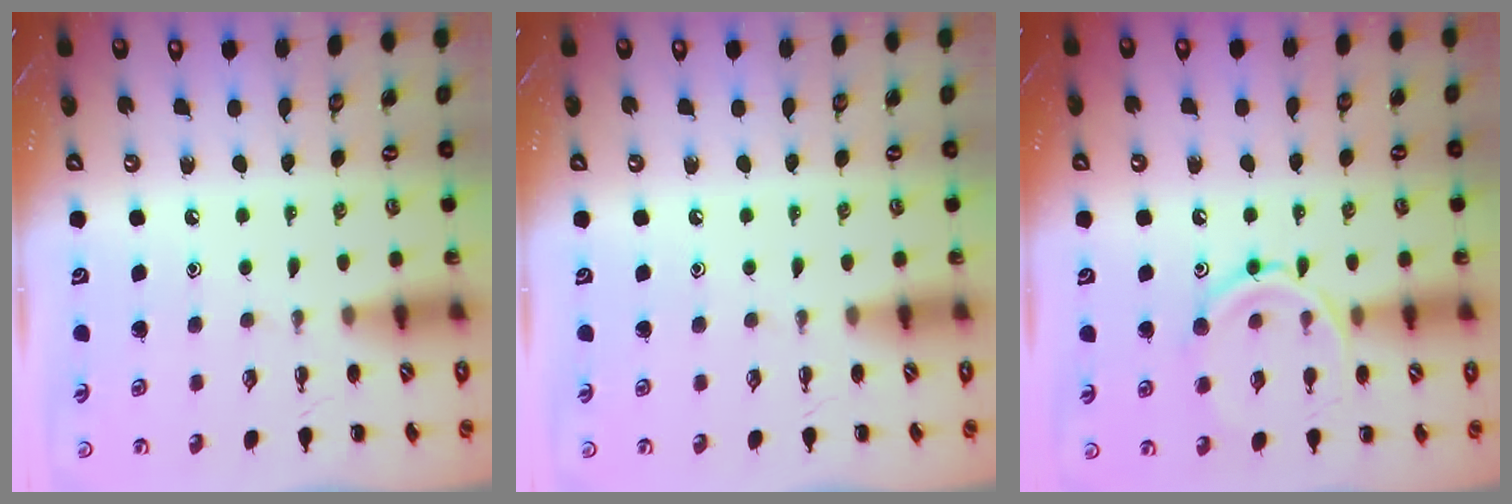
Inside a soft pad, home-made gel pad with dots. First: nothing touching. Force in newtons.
{"total": 0.0}
{"total": 13.7, "press": 13.6, "slide": 1.1}